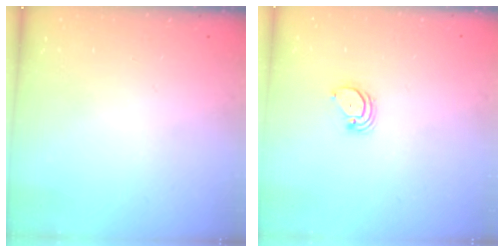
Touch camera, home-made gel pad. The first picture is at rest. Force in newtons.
{"total": 2.0, "press": 2.0, "slide": 0.1}